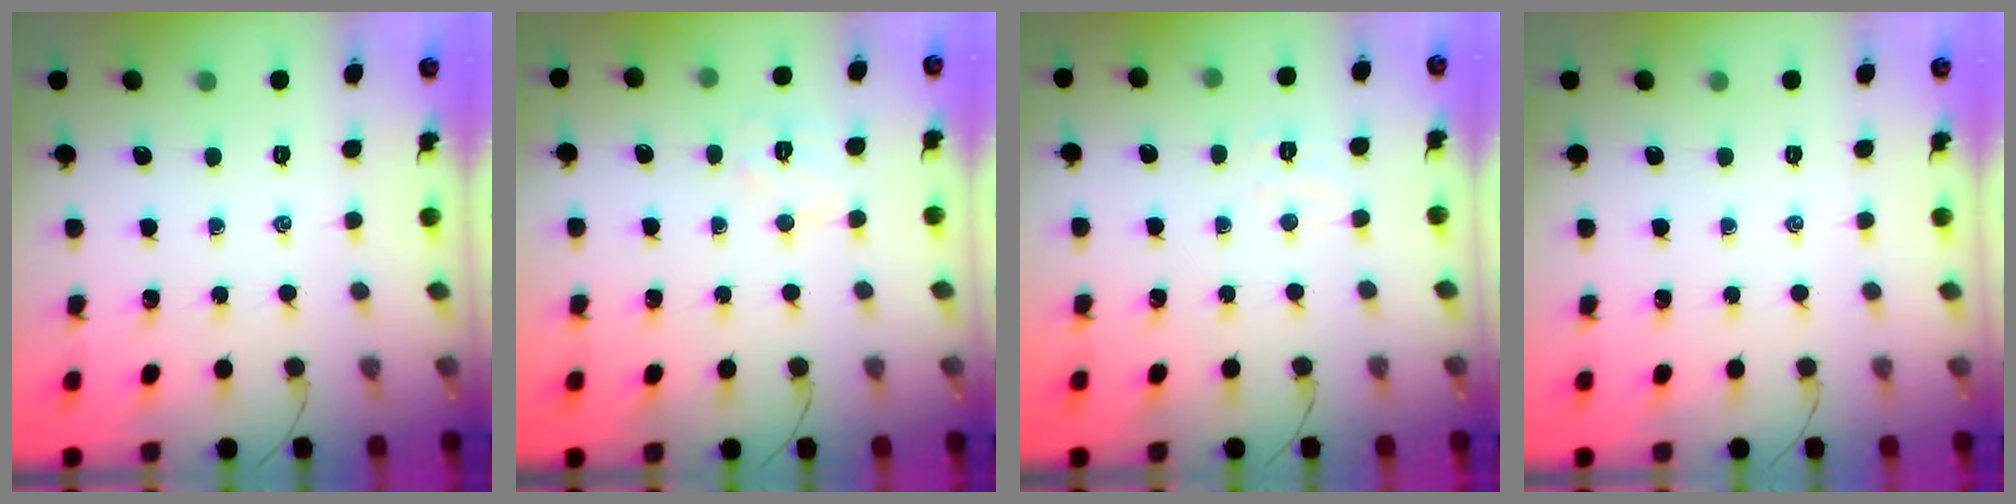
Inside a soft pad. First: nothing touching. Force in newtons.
{"total": 6.6, "press": 6.4, "slide": 1.2}
{"total": 3.0, "press": 2.9, "slide": 0.7}
{"total": 0.0}